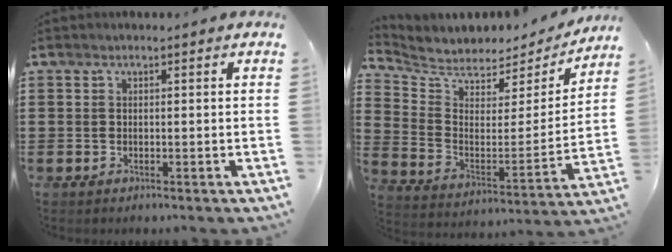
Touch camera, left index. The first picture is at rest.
{"total": 4.9, "force": [4.6, 1.7, 0.5], "torque": [-0.044, -0.044, 0.076]}